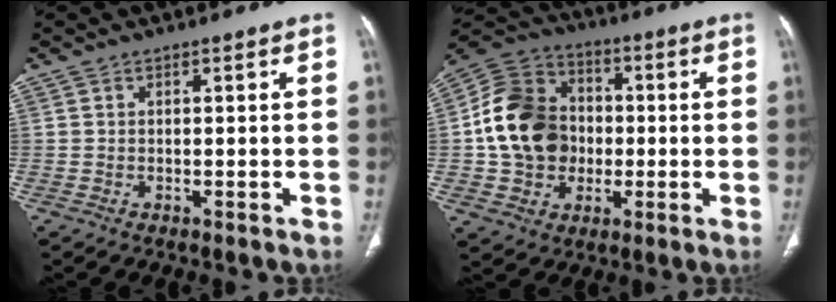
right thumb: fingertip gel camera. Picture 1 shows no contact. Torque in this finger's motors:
{"motor_torque": [1.39, 1.64, 0.23, -0.09, 0.10]}